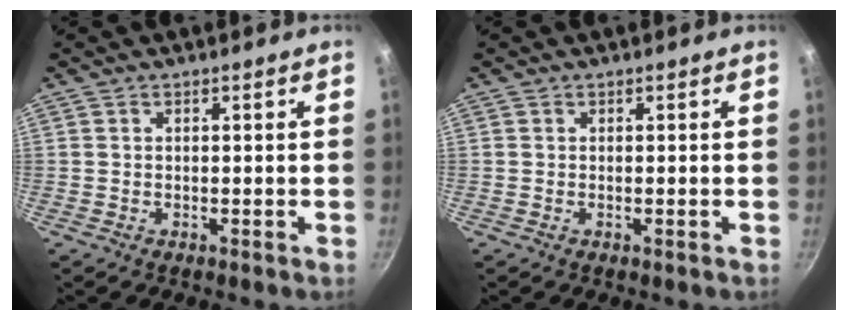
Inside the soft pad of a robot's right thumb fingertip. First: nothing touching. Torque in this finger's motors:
{"motor_torque": [0.16, -0.09, 0.17, 0.06, 0.09]}